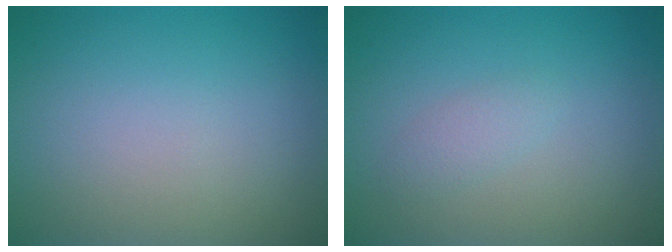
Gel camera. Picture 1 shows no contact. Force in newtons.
{"total": 1.2, "press": 1.1, "slide": 0.1}